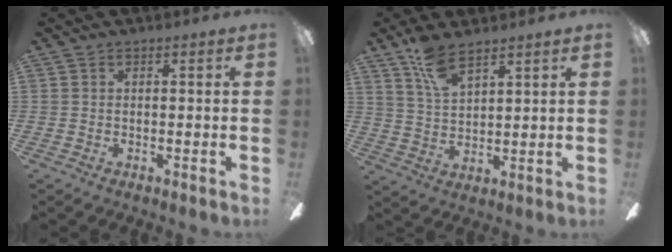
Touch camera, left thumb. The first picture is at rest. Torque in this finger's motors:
{"motor_torque": [1.04, 0.61, 1.13, -0.91, 0.04]}